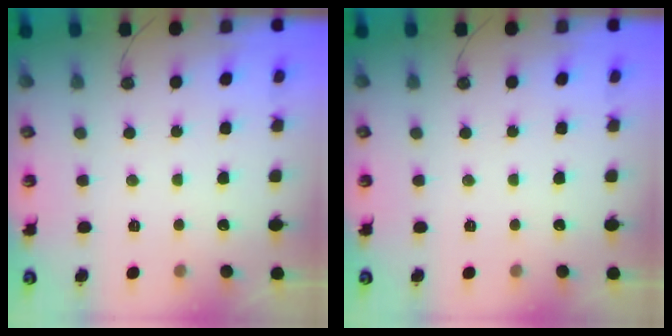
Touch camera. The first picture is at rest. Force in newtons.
{"total": 0.0}